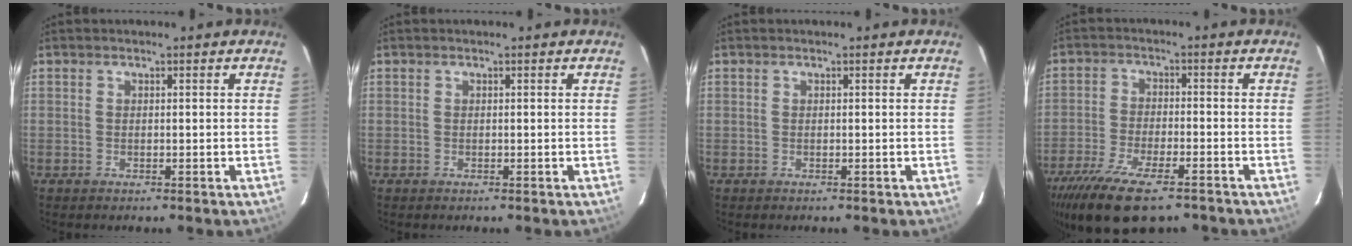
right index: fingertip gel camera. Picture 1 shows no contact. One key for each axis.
{"total": 0.0}
{"total": 0.0}
{"total": 15.0, "fx": -10.9, "fy": 4.9, "fz": 9.1, "tx": -0.198, "ty": -0.042, "tz": -0.189}